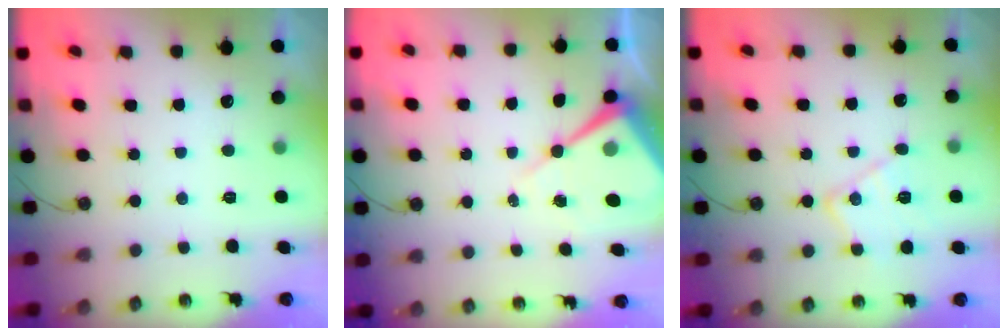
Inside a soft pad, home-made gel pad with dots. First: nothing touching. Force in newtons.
{"total": 11.7, "press": 11.6, "slide": 1.0}
{"total": 13.0, "press": 13.0, "slide": 0.8}